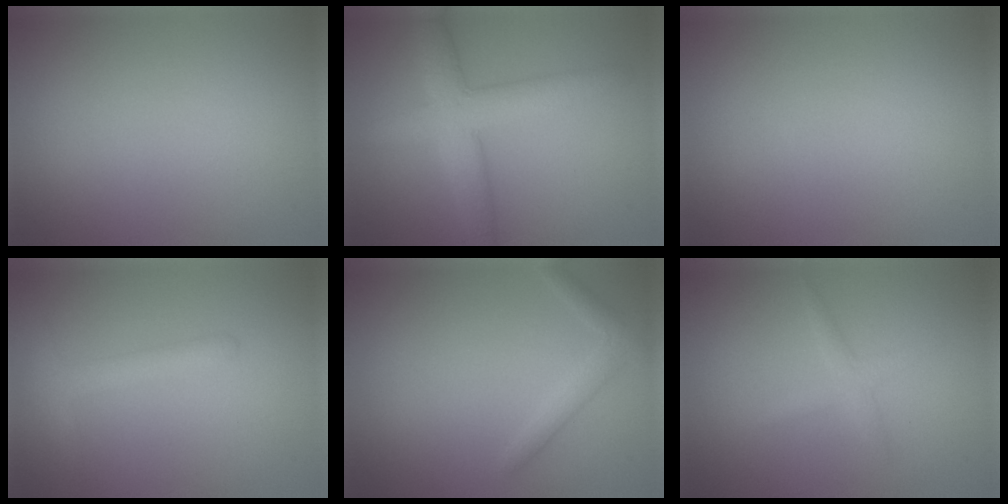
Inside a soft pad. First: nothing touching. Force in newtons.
{"total": 5.5, "press": 5.5, "slide": 0.3}
{"total": 0.0}
{"total": 2.4, "press": 2.4, "slide": 0.2}
{"total": 1.6, "press": 1.6, "slide": 0.1}
{"total": 1.4, "press": 1.4, "slide": 0.1}